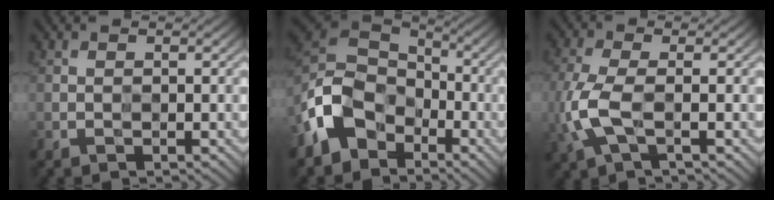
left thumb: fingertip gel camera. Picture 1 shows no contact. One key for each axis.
{"total": 9.5, "fx": -4.8, "fy": 7.2, "fz": 3.7, "tx": -0.085, "ty": 0.001, "tz": -0.115}
{"total": 6.0, "fx": -1.8, "fy": 2.6, "fz": 5.1, "tx": -0.141, "ty": 0.000, "tz": -0.034}